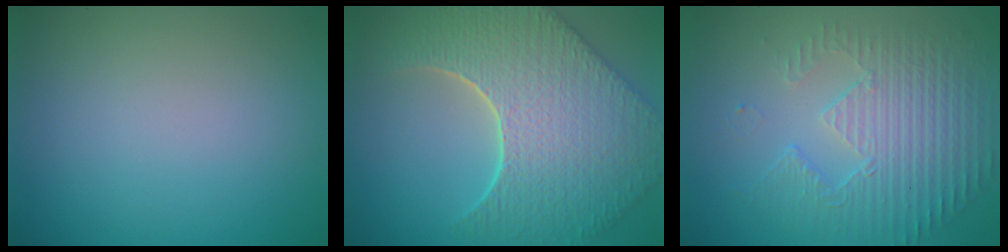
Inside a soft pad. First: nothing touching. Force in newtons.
{"total": 10.3, "press": 7.4, "slide": 7.2}
{"total": 4.2, "press": 3.6, "slide": 2.1}